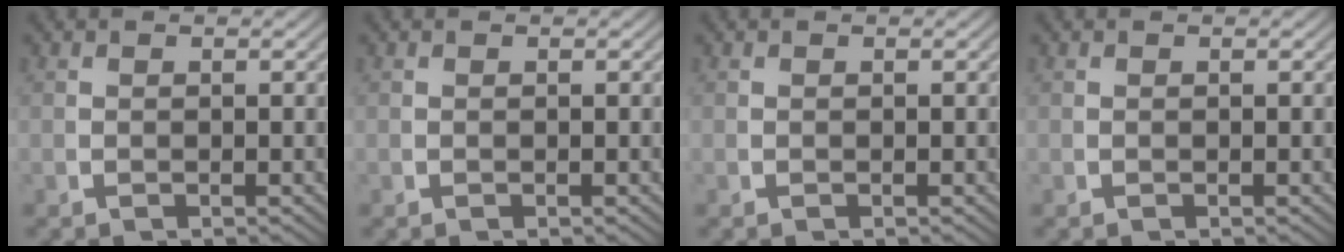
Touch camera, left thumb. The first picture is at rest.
{"total": 0.0}
{"total": 0.0}
{"total": 0.0}